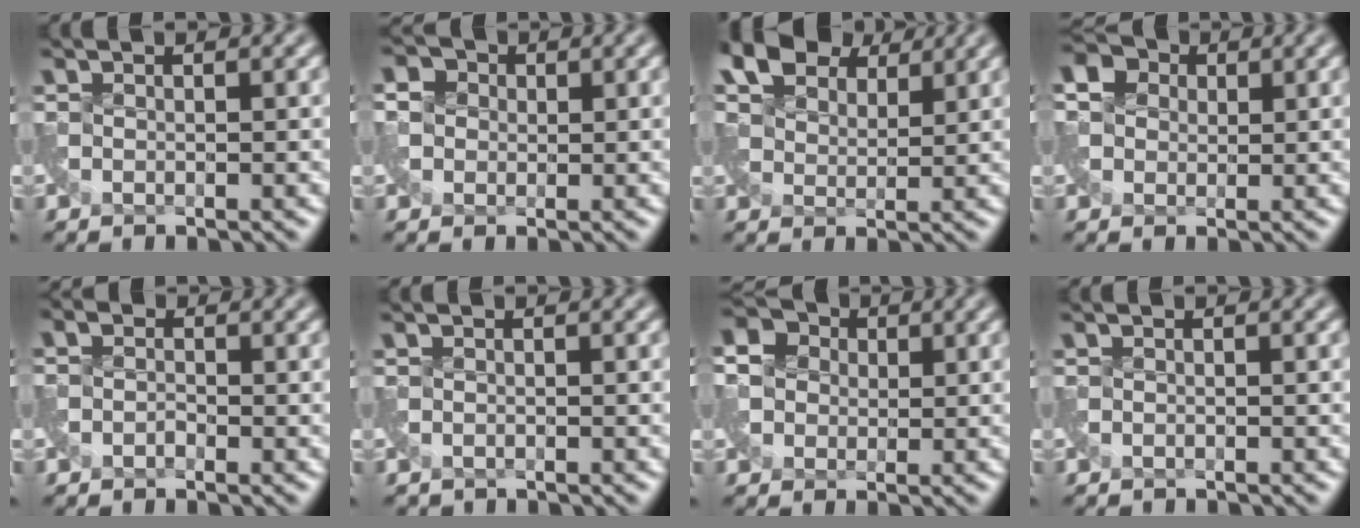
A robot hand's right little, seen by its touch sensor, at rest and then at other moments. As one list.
[{"total": 1.8, "force": [0.0, 1.8, 0.3], "torque": [0.002, 0.011, 0.000]}, {"total": 5.8, "force": [4.4, 3.0, 2.3], "torque": [-0.057, 0.014, 0.077]}, {"total": 5.6, "force": [1.7, 4.7, 2.6], "torque": [-0.048, 0.032, -0.001]}, {"total": 0.7, "force": [-0.6, 0.1, -0.3], "torque": [0.008, -0.002, -0.014]}, {"total": 0.7, "force": [-0.7, 0.2, -0.2], "torque": [0.002, -0.009, -0.017]}, {"total": 3.3, "force": [0.1, 3.1, 1.1], "torque": [-0.023, 0.016, 0.000]}, {"total": 0.8, "force": [-0.8, -0.2, -0.1], "torque": [0.001, -0.012, -0.020]}]